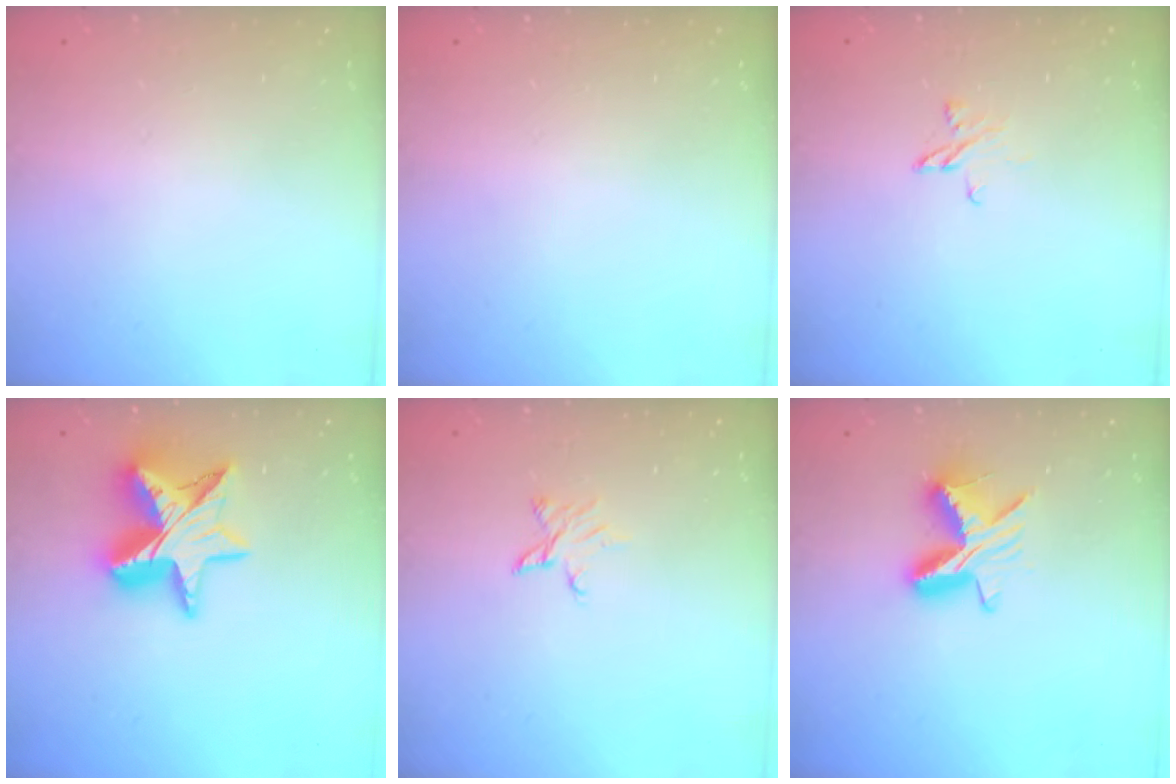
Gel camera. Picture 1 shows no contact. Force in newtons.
{"total": 0.0}
{"total": 3.8, "press": 3.8, "slide": 0.4}
{"total": 15.2, "press": 15.2, "slide": 1.4}
{"total": 3.5, "press": 3.5, "slide": 0.3}
{"total": 10.9, "press": 10.9, "slide": 0.1}